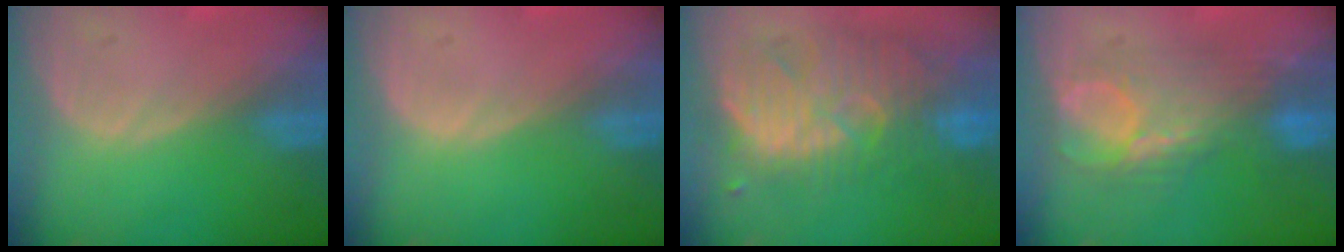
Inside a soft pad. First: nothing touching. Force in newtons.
{"total": 0.0}
{"total": 10.5, "press": 10.2, "slide": 2.6}
{"total": 7.9, "press": 7.8, "slide": 1.2}